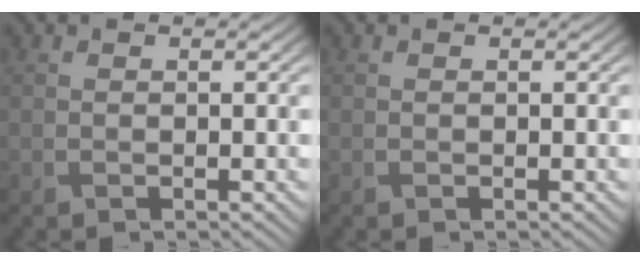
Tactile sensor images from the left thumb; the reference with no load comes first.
{"total": 0.0}